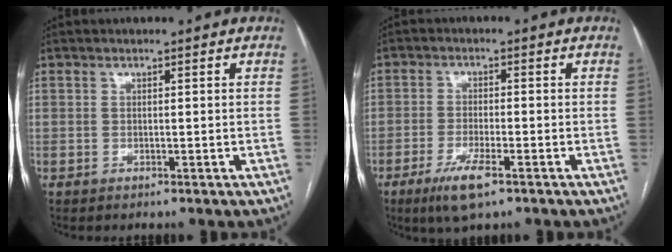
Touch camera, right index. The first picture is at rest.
{"total": 5.8, "force": [-3.4, 1.2, 4.6], "torque": [-0.094, -0.009, -0.056]}